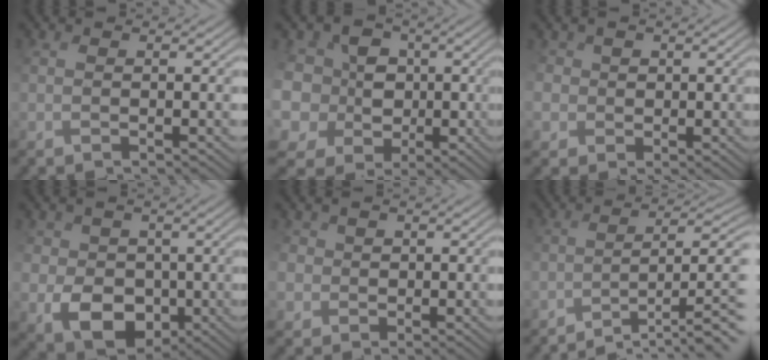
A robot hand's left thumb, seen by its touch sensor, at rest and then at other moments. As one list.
[{"total": 12.8, "force": [1.2, 12.1, 4.0], "torque": [-0.174, 0.015, 0.017]}, {"total": 2.9, "force": [0.5, 2.6, -1.3], "torque": [0.008, 0.002, 0.011]}, {"total": 6.0, "force": [-1.3, 5.5, 2.0], "torque": [-0.056, -0.021, -0.018]}, {"total": 2.6, "force": [0.4, 2.0, -1.5], "torque": [0.016, 0.001, 0.013]}, {"total": 10.5, "force": [-7.6, 2.5, 6.9], "torque": [-0.084, 0.007, -0.093]}]